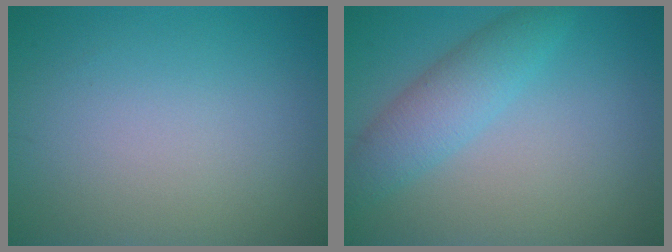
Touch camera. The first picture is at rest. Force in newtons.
{"total": 3.8, "press": 3.8, "slide": 0.1}